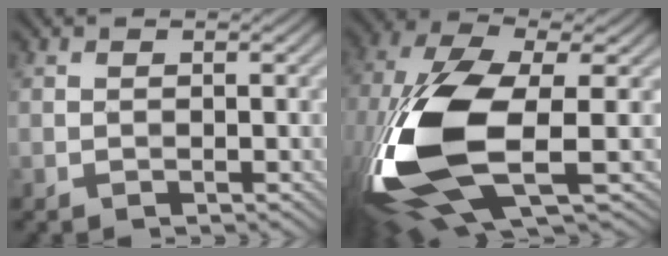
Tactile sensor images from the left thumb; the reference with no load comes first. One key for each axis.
{"total": 17.4, "fx": -4.1, "fy": 7.4, "fz": 15.3, "tx": -0.378, "ty": -0.031, "tz": -0.066}